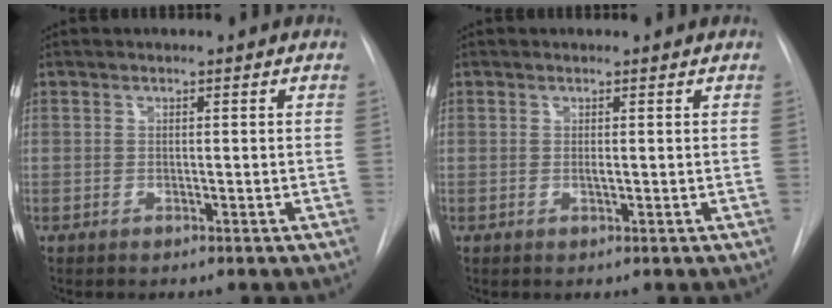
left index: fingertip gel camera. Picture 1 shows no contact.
{"total": 0.5, "force": [-0.1, 0.1, 0.5], "torque": [-0.015, -0.003, -0.002]}